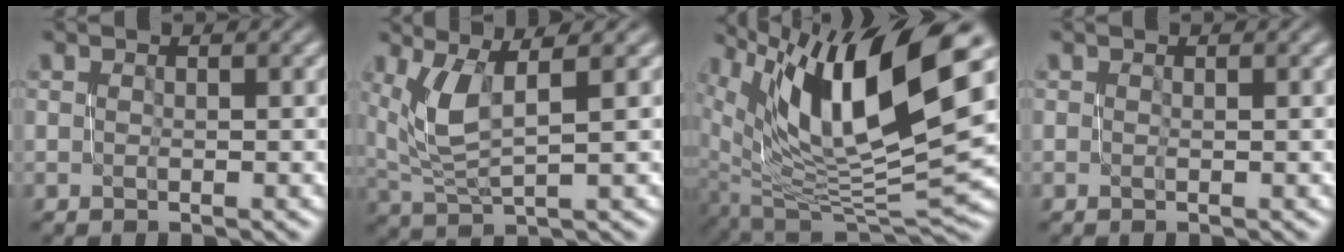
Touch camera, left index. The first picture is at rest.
{"total": 4.2, "force": [1.9, 1.4, 3.5], "torque": [-0.090, -0.001, 0.045]}
{"total": 14.8, "force": [6.1, 5.2, 12.4], "torque": [-0.234, 0.006, 0.111]}
{"total": 0.0}